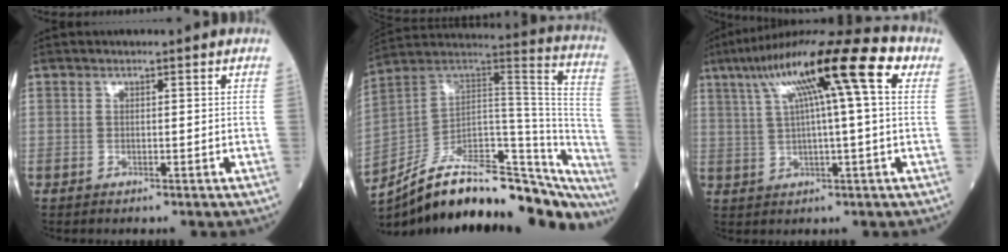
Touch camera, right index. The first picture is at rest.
{"total": 32.3, "force": [-26.9, 8.3, 15.7], "torque": [-0.179, 0.022, -0.378]}
{"total": 17.3, "force": [6.8, 1.1, 15.8], "torque": [-0.263, 0.048, 0.104]}